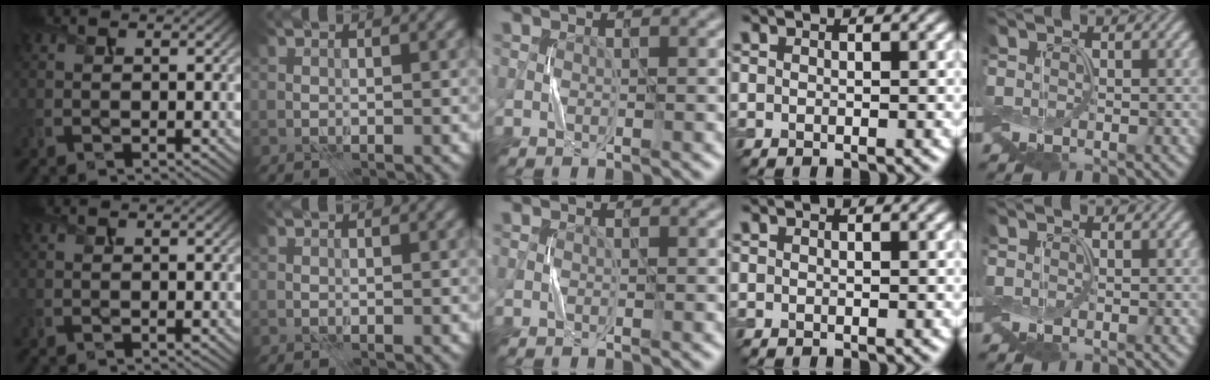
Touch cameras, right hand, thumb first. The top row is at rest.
{}